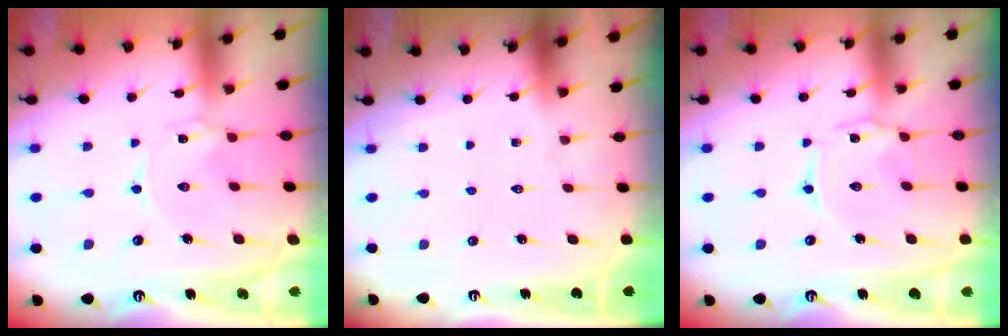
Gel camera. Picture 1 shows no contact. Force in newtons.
{"total": 0.0}
{"total": 1.3, "press": 1.3, "slide": 0.3}